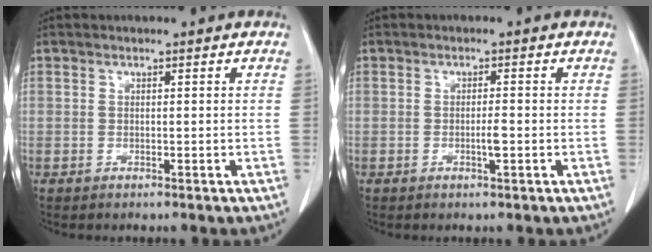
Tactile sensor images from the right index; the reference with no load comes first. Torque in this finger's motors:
{"motor_torque": [0.19, 0.13, 0.12, 0.02]}